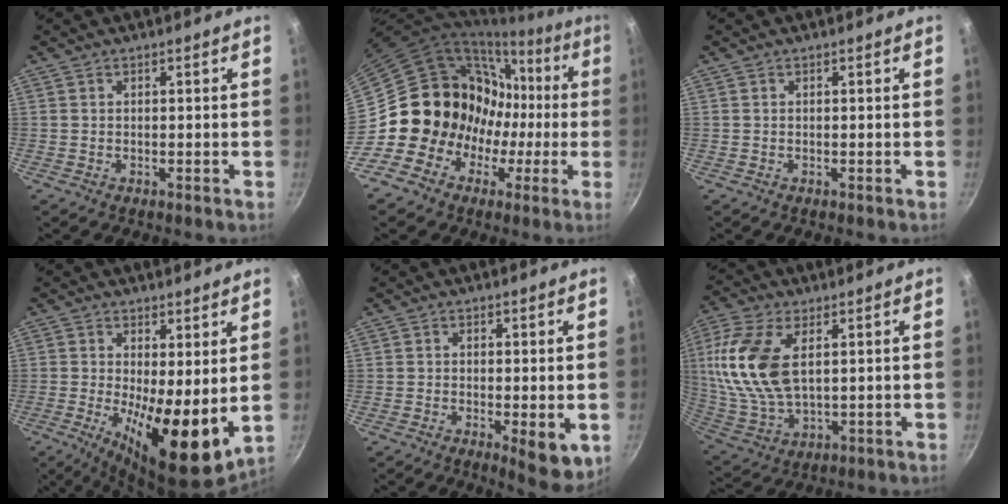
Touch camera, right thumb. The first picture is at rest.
{"total": 14.7, "force": [-2.0, 13.8, 4.7], "torque": [-0.021, 0.058, -0.033]}
{"total": 0.0}
{"total": 14.4, "force": [-0.3, 5.0, 13.5], "torque": [-0.188, -0.029, 0.001]}
{"total": 6.7, "force": [-1.2, 2.6, 6.1], "torque": [-0.071, -0.007, -0.011]}
{"total": 16.5, "force": [4.2, 8.8, 13.3], "torque": [-0.272, -0.012, 0.088]}